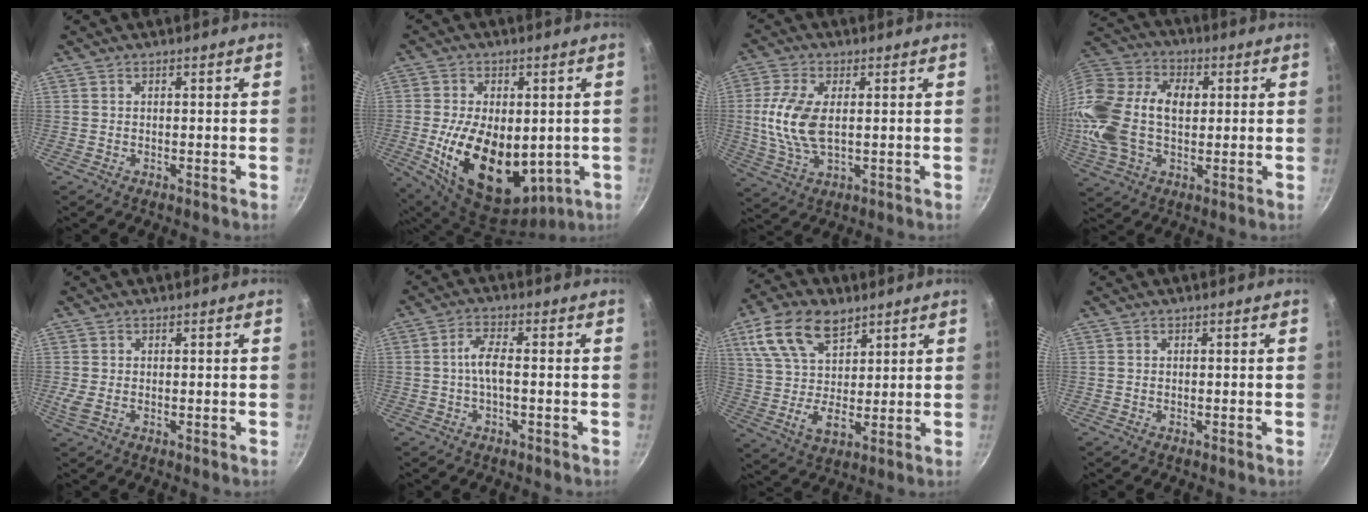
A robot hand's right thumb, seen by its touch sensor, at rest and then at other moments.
{"total": 19.8, "force": [-1.8, 12.3, 15.4], "torque": [-0.256, -0.019, -0.005]}
{"total": 10.6, "force": [0.8, 5.5, 9.0], "torque": [-0.187, -0.001, 0.015]}
{"total": 21.3, "force": [1.4, 14.0, 16.0], "torque": [-0.319, 0.029, 0.014]}
{"total": 2.1, "force": [0.1, 1.2, 1.7], "torque": [-0.032, -0.002, 0.004]}
{"total": 4.2, "force": [-0.6, 1.5, 3.9], "torque": [-0.087, 0.016, -0.016]}
{"total": 15.1, "force": [7.9, 9.1, 9.1], "torque": [-0.146, -0.015, 0.147]}
{"total": 0.0}